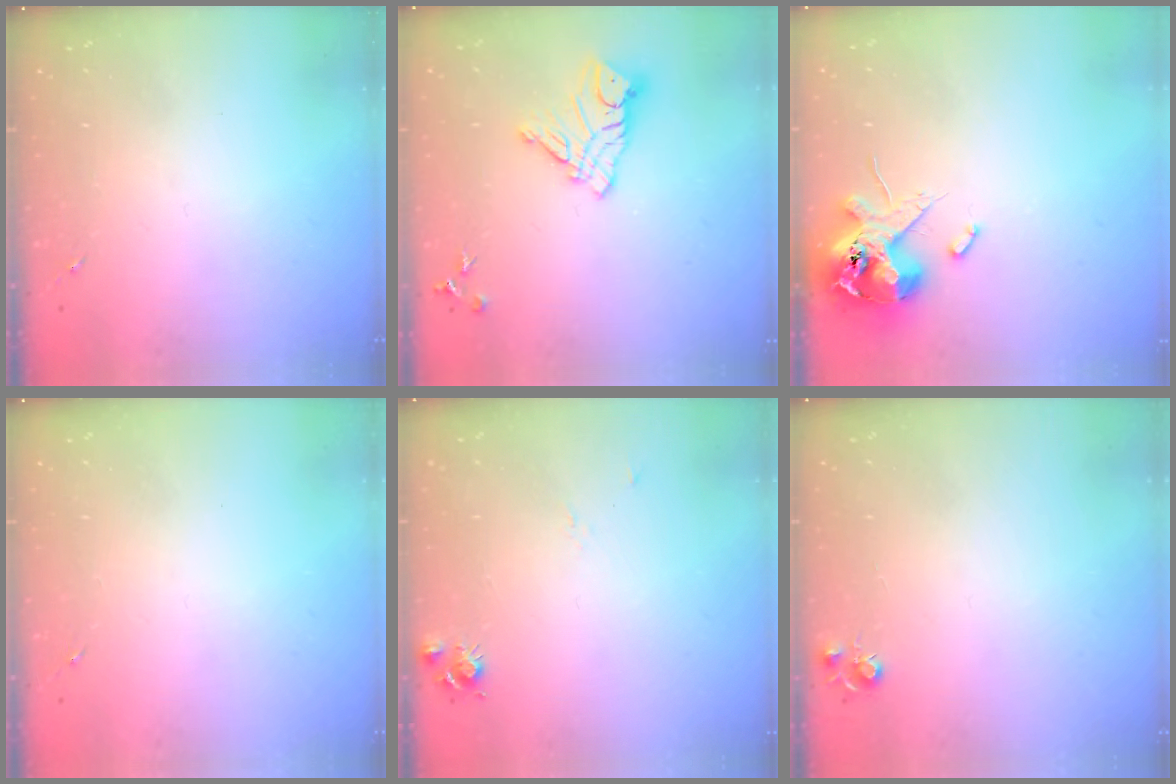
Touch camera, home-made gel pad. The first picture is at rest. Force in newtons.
{"total": 11.6, "press": 11.6, "slide": 0.7}
{"total": 13.1, "press": 12.9, "slide": 2.2}
{"total": 0.0}
{"total": 6.5, "press": 6.5, "slide": 0.8}
{"total": 5.1, "press": 5.0, "slide": 0.5}